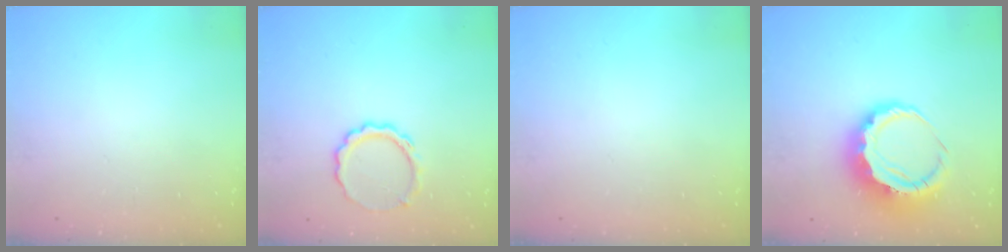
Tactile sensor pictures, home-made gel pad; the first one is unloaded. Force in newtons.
{"total": 8.5, "press": 8.4, "slide": 1.1}
{"total": 0.0}
{"total": 10.9, "press": 10.7, "slide": 2.1}